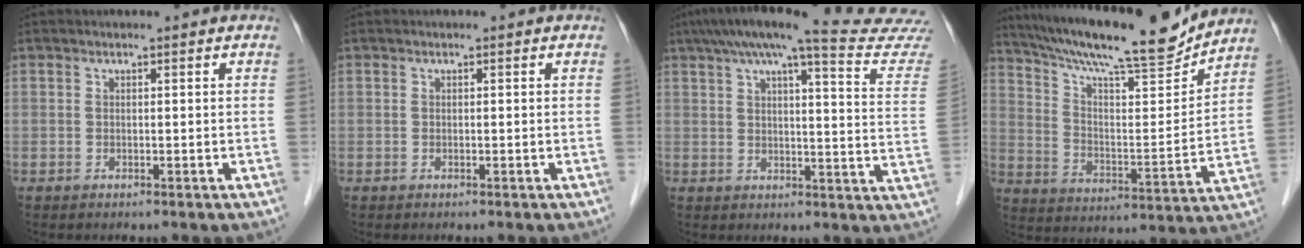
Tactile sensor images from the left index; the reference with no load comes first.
{"total": 0.0}
{"total": 22.2, "force": [20.2, -0.2, 9.3], "torque": [-0.128, -0.044, 0.238]}
{"total": 20.2, "force": [18.1, 1.5, 8.8], "torque": [-0.157, -0.012, 0.282]}